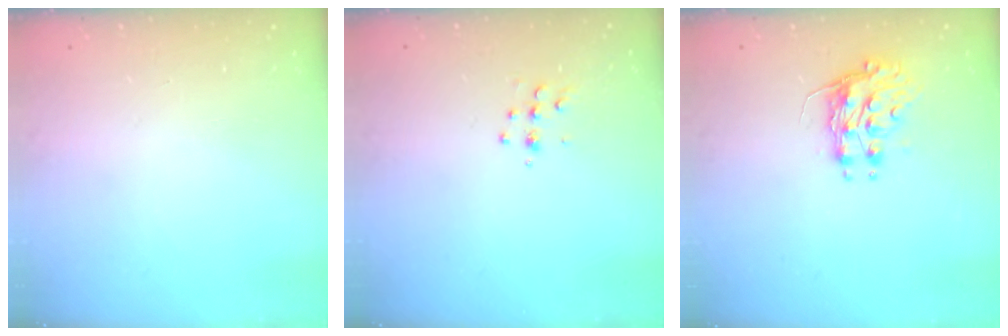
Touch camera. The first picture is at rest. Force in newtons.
{"total": 5.4, "press": 5.4, "slide": 0.6}
{"total": 8.3, "press": 8.3, "slide": 0.1}